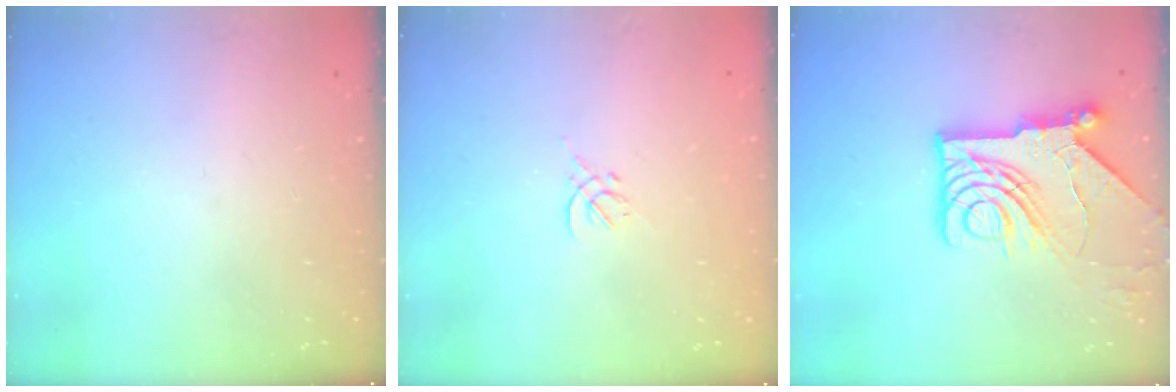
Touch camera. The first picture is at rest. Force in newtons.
{"total": 0.0}
{"total": 13.8, "press": 13.7, "slide": 1.8}